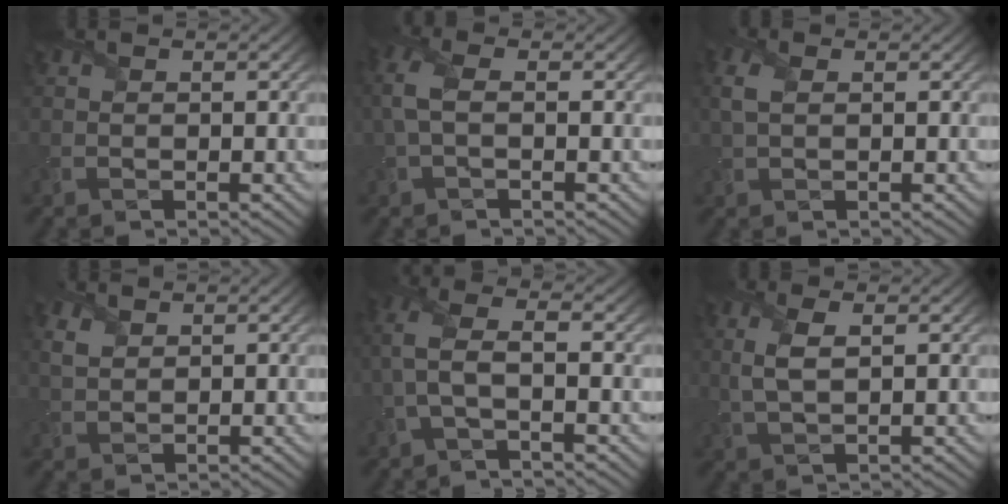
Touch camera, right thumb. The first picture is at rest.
{"total": 3.8, "force": [0.0, 1.8, 3.4], "torque": [-0.093, 0.012, -0.003]}
{"total": 2.7, "force": [0.7, 1.6, 2.2], "torque": [-0.061, 0.009, 0.011]}
{"total": 2.3, "force": [1.4, 1.3, 1.3], "torque": [-0.039, 0.003, 0.030]}
{"total": 4.4, "force": [-0.9, 1.3, 4.1], "torque": [-0.104, 0.016, -0.025]}
{"total": 3.8, "force": [0.8, 1.4, 3.5], "torque": [-0.088, 0.002, 0.021]}